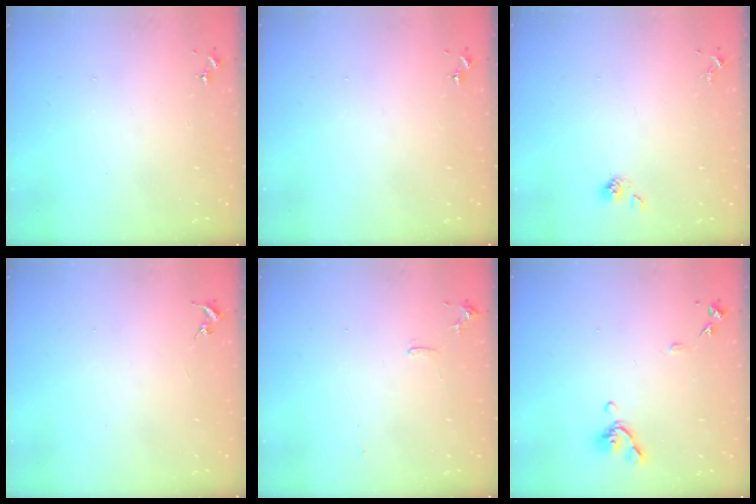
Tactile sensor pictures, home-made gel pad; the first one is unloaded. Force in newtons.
{"total": 0.0}
{"total": 4.8, "press": 4.2, "slide": 2.2}
{"total": 0.0}
{"total": 7.4, "press": 7.3, "slide": 0.8}
{"total": 9.1, "press": 9.0, "slide": 1.4}